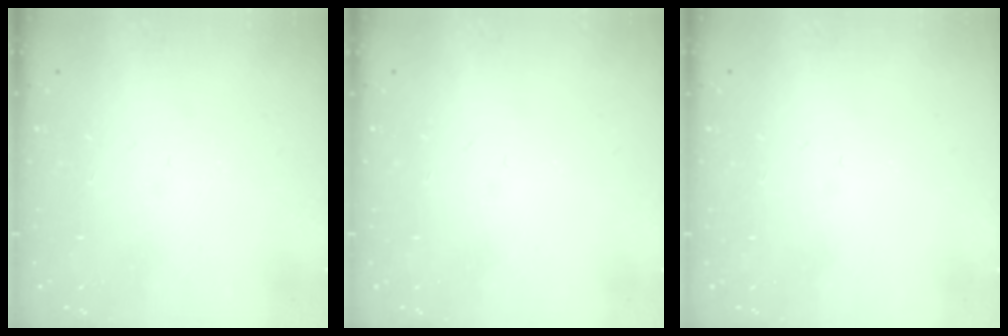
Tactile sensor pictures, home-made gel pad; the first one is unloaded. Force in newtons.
{"total": 0.0}
{"total": 0.0}